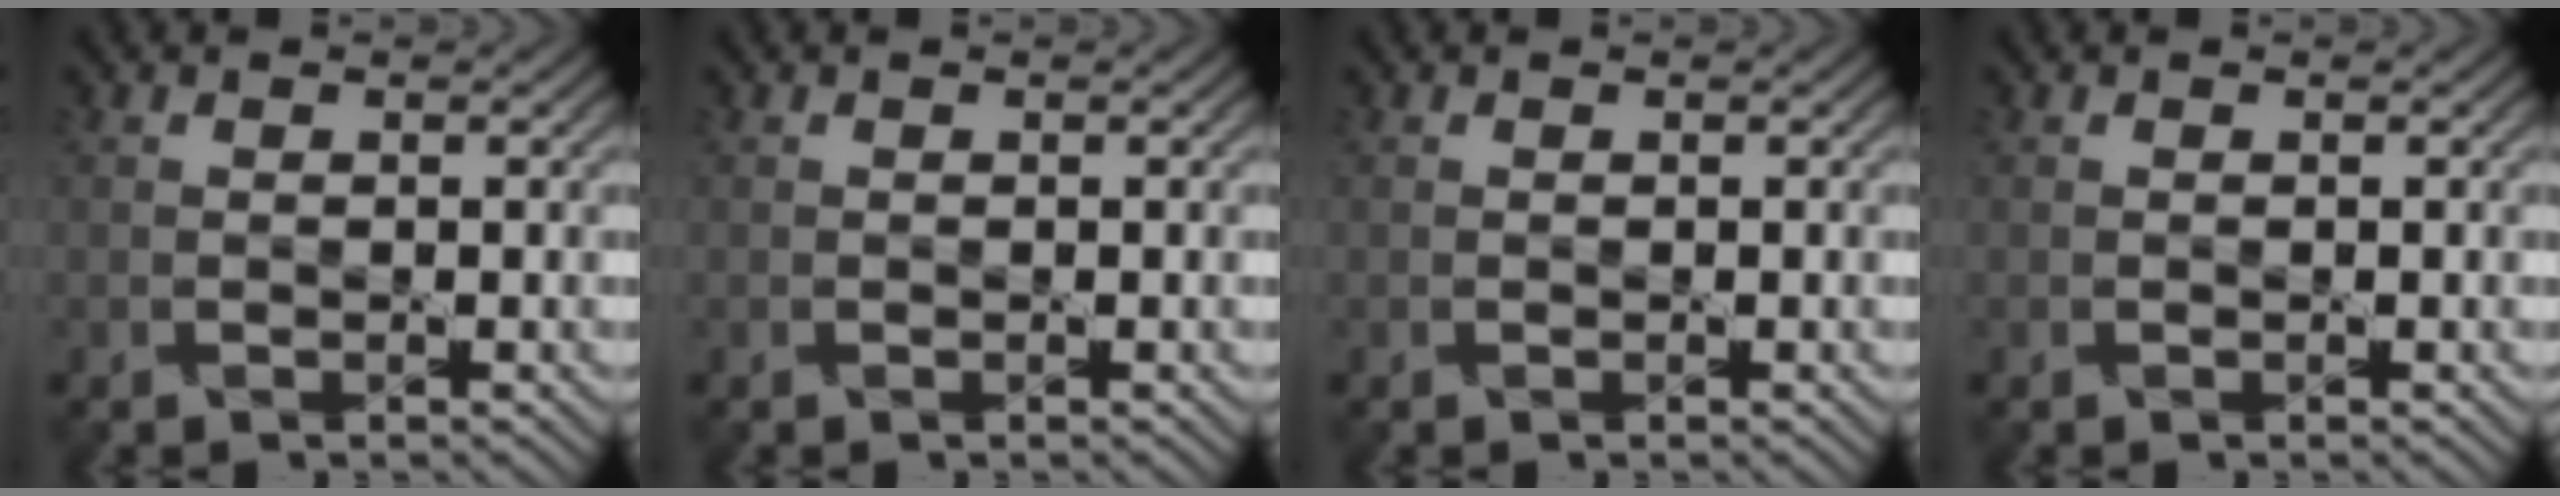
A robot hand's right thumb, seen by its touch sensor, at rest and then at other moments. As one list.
[{"total": 0.0}, {"total": 0.0}, {"total": 0.0}]